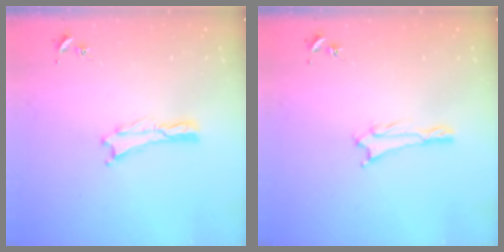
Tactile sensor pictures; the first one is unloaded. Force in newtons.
{"total": 1.0, "press": 1.0, "slide": 0.1}